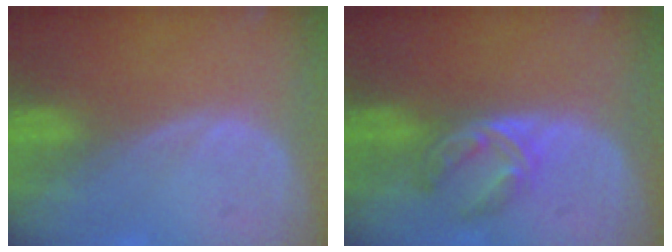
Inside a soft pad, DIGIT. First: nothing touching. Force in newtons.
{"total": 5.7, "press": 4.7, "slide": 3.2}